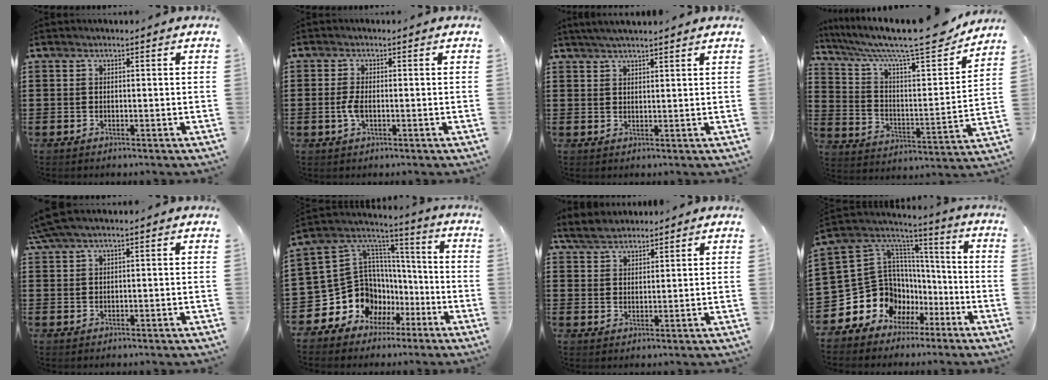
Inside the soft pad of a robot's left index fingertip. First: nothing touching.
{"total": 2.8, "force": [-0.6, 1.1, 2.5], "torque": [-0.069, -0.007, -0.017]}
{"total": 2.3, "force": [2.1, -0.1, 0.8], "torque": [-0.020, 0.000, 0.040]}
{"total": 13.0, "force": [10.8, 1.7, 7.1], "torque": [-0.154, -0.070, 0.177]}
{"total": 2.0, "force": [1.2, 0.1, 1.6], "torque": [-0.040, -0.003, 0.019]}
{"total": 11.7, "force": [-4.6, 10.5, 2.8], "torque": [-0.105, -0.012, -0.068]}
{"total": 3.8, "force": [3.4, 1.3, 0.9], "torque": [-0.030, -0.002, 0.064]}
{"total": 10.9, "force": [-3.9, 10.0, 2.0], "torque": [-0.096, -0.023, -0.053]}